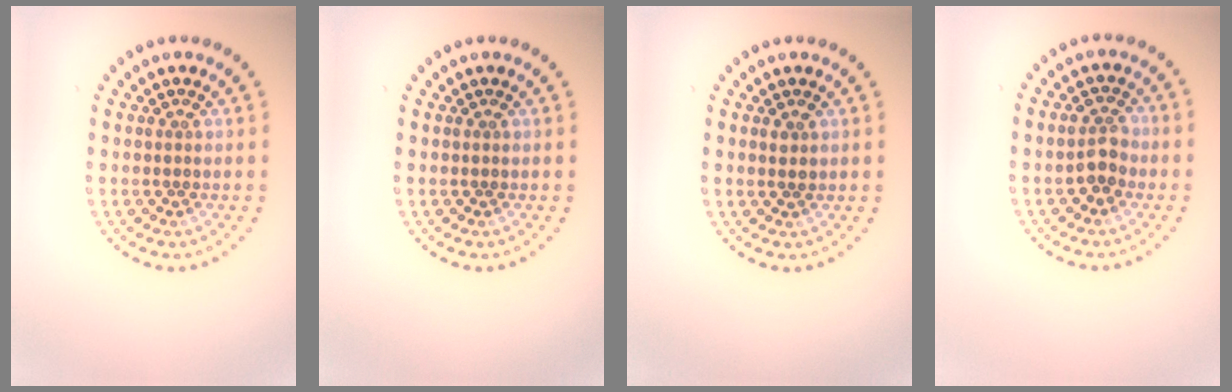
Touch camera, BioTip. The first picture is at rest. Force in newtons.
{"total": 0.0}
{"total": 0.9, "press": 0.8, "slide": 0.1}
{"total": 2.1, "press": 2.1, "slide": 0.3}